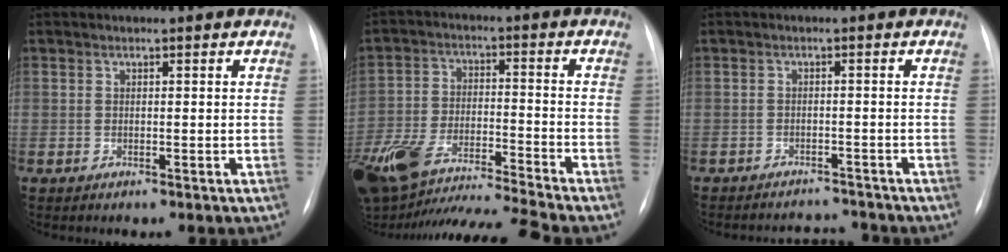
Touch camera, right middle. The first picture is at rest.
{"total": 20.2, "force": [-17.2, 1.0, 10.6], "torque": [-0.243, -0.016, -0.296]}
{"total": 4.2, "force": [-4.1, 0.3, -0.6], "torque": [0.005, 0.003, -0.060]}